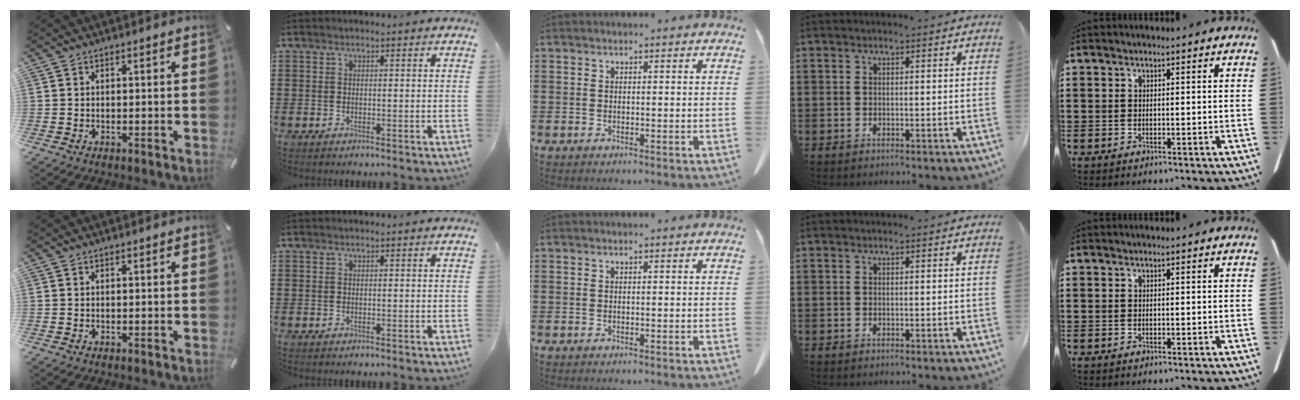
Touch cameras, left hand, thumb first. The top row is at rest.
{}